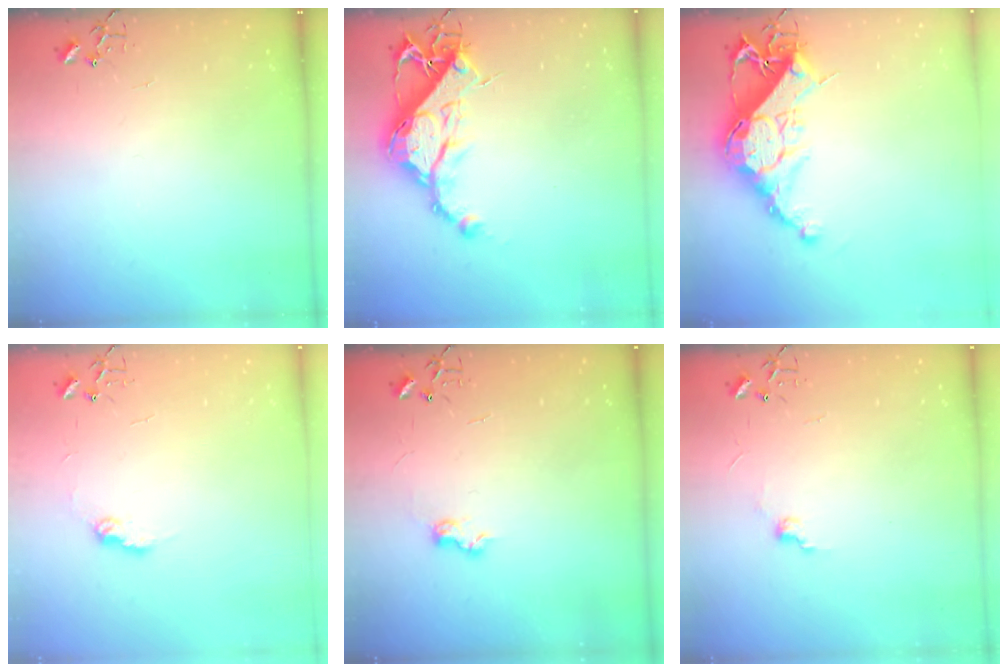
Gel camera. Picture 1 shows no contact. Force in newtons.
{"total": 15.2, "press": 15.1, "slide": 1.4}
{"total": 19.1, "press": 19.0, "slide": 1.5}
{"total": 7.2, "press": 7.2, "slide": 0.3}
{"total": 6.7, "press": 6.7, "slide": 0.1}
{"total": 6.9, "press": 6.8, "slide": 1.0}